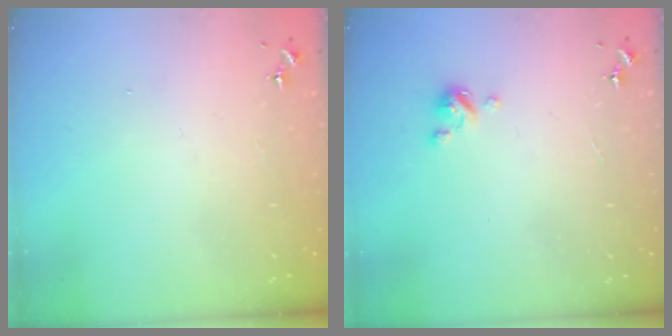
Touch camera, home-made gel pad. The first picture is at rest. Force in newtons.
{"total": 4.3, "press": 4.3, "slide": 0.3}